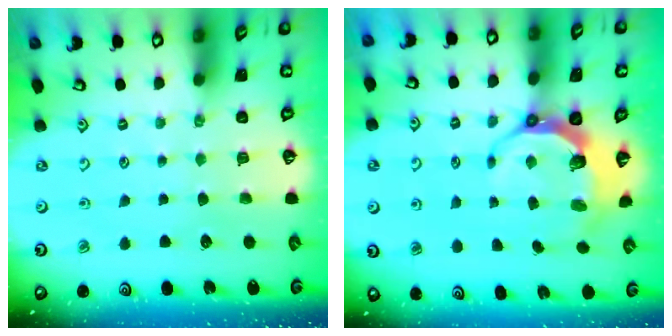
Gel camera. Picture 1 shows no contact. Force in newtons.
{"total": 8.4, "press": 7.2, "slide": 4.3}